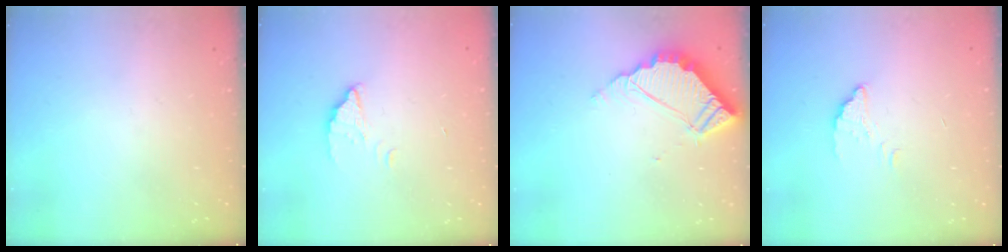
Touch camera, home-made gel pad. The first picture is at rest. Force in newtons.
{"total": 1.7, "press": 1.7, "slide": 0.1}
{"total": 6.6, "press": 6.6, "slide": 0.2}
{"total": 1.5, "press": 1.5, "slide": 0.1}